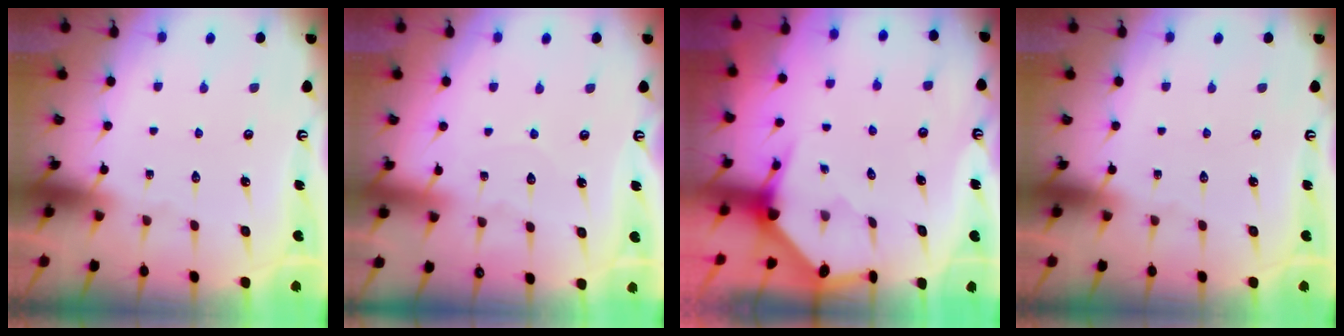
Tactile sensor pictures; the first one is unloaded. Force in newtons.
{"total": 3.8, "press": 3.8, "slide": 0.3}
{"total": 3.4, "press": 3.4, "slide": 0.3}
{"total": 0.0}